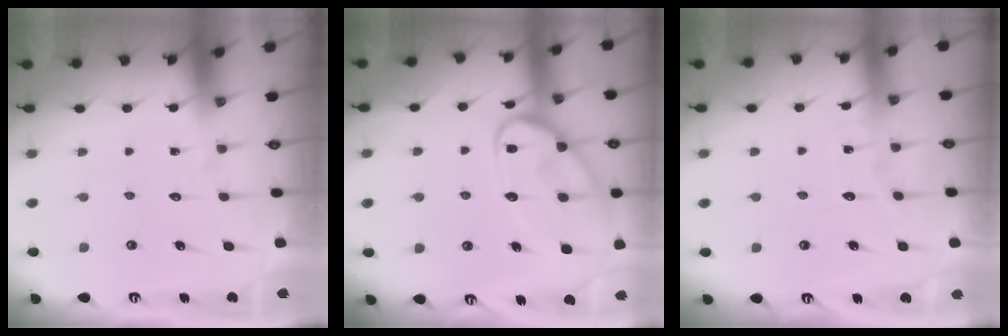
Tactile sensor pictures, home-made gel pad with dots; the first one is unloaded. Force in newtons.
{"total": 17.3, "press": 17.3, "slide": 1.4}
{"total": 3.8, "press": 3.8, "slide": 0.4}